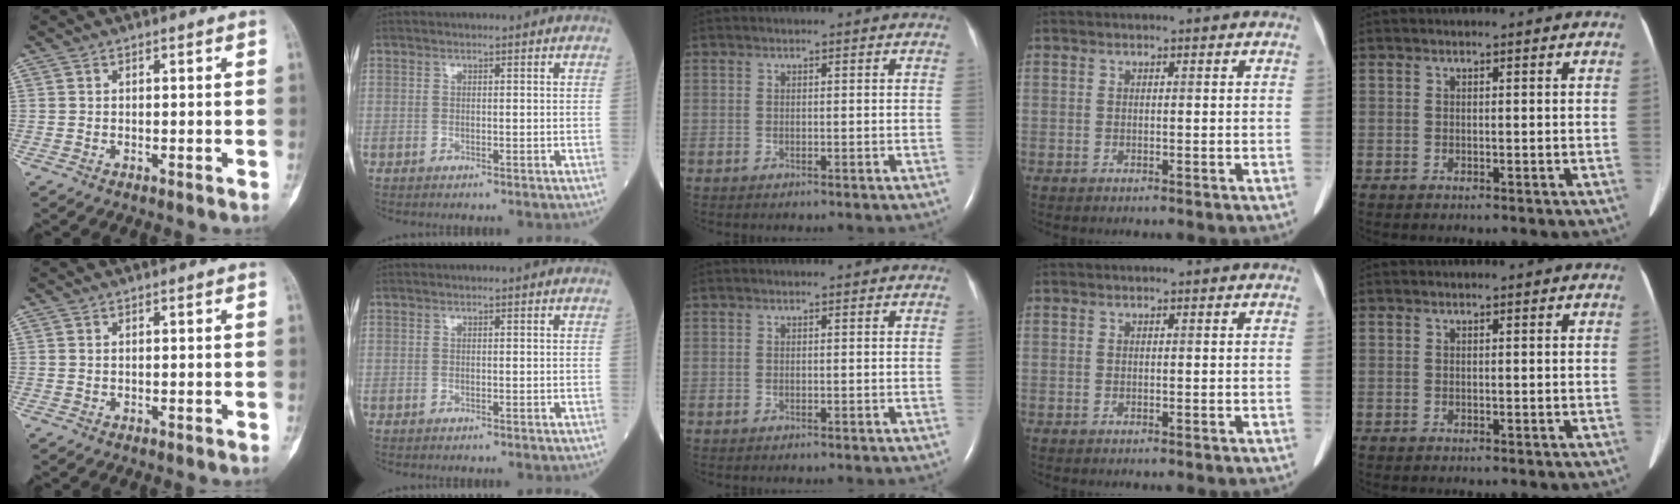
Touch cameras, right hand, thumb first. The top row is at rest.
{}